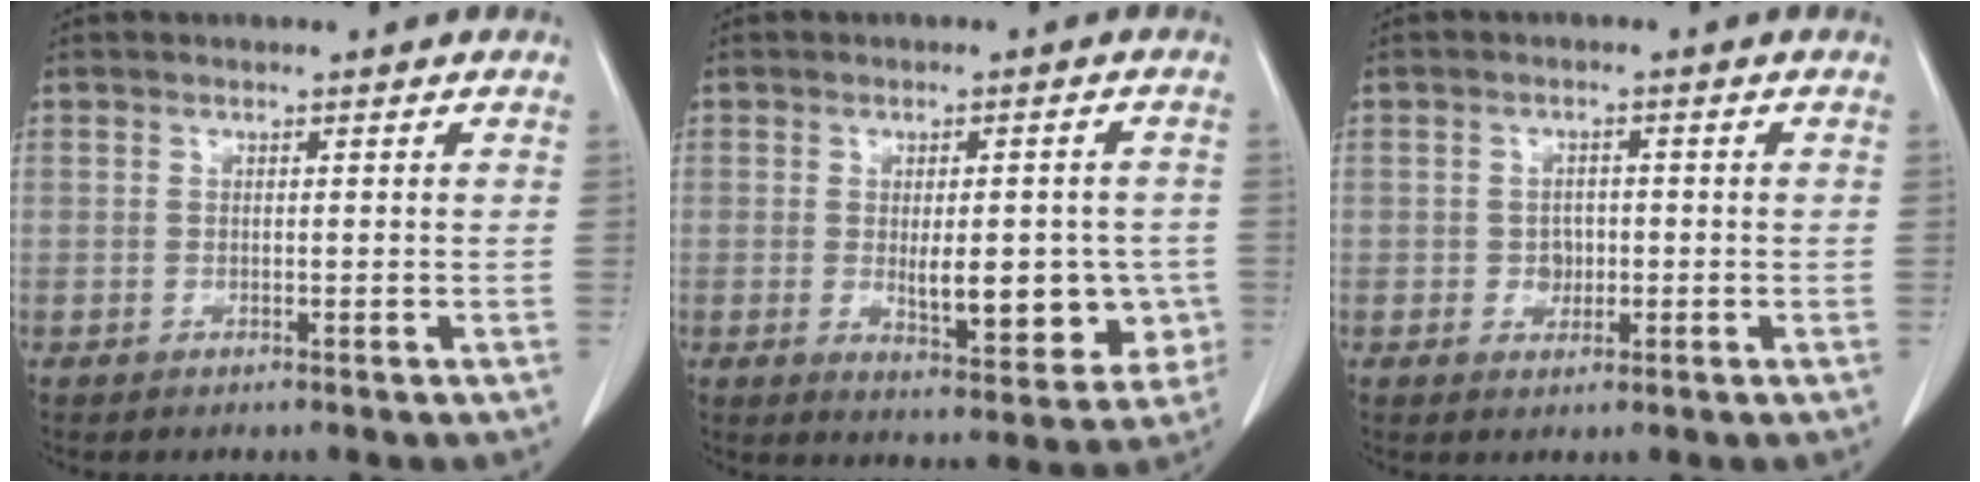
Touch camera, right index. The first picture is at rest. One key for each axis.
{"total": 11.0, "fx": -1.6, "fy": 4.6, "fz": 9.9, "tx": -0.121, "ty": 0.001, "tz": -0.007}
{"total": 2.6, "fx": -0.4, "fy": 2.1, "fz": 1.5, "tx": -0.017, "ty": 0.005, "tz": -0.003}